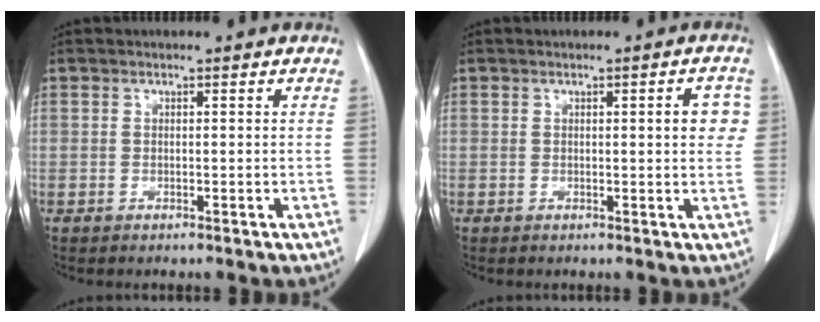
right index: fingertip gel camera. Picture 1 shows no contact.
{"total": 3.4, "force": [0.7, 0.8, 3.2], "torque": [-0.034, 0.004, 0.005]}